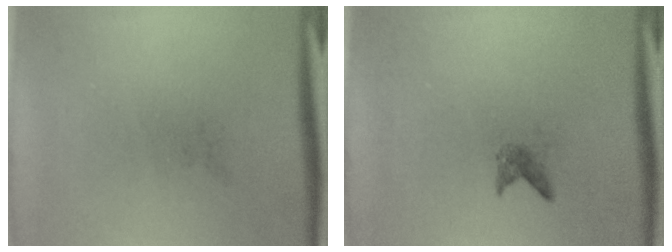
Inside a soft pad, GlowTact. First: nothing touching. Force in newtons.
{"total": 0.9}